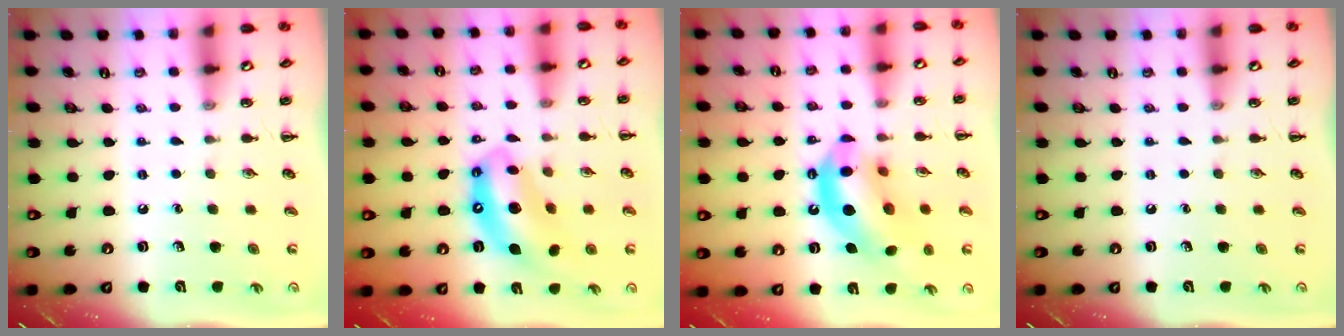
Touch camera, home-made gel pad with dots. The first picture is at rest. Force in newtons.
{"total": 12.4, "press": 12.0, "slide": 3.2}
{"total": 16.0, "press": 15.3, "slide": 4.6}
{"total": 0.0}